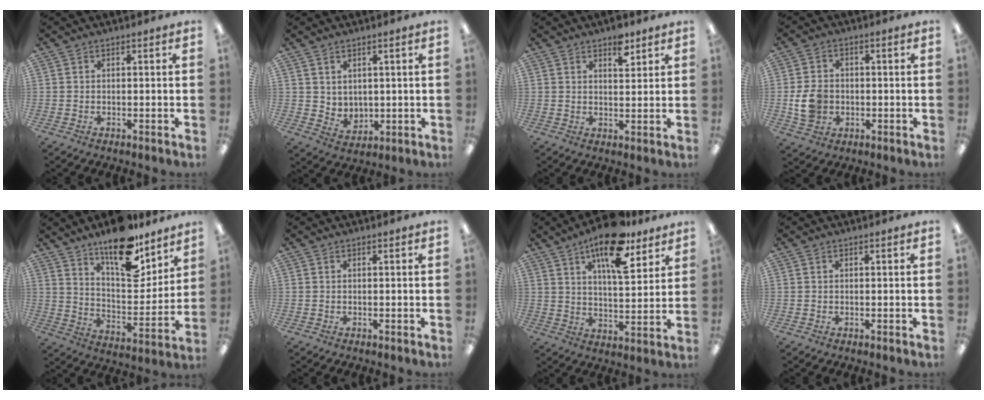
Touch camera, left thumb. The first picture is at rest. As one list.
[{"total": 3.9, "force": [3.0, 2.5, 0.4], "torque": [-0.010, -0.018, 0.056]}, {"total": 5.6, "force": [3.8, 2.5, 3.2], "torque": [-0.022, -0.025, 0.058]}, {"total": 7.2, "force": [-1.2, 5.8, 4.0], "torque": [-0.073, 0.005, -0.022]}, {"total": 17.5, "force": [13.5, 6.7, 8.9], "torque": [-0.136, -0.094, 0.232]}, {"total": 0.0}, {"total": 16.2, "force": [10.4, 6.5, 10.7], "torque": [-0.155, -0.048, 0.171]}, {"total": 0.0}]